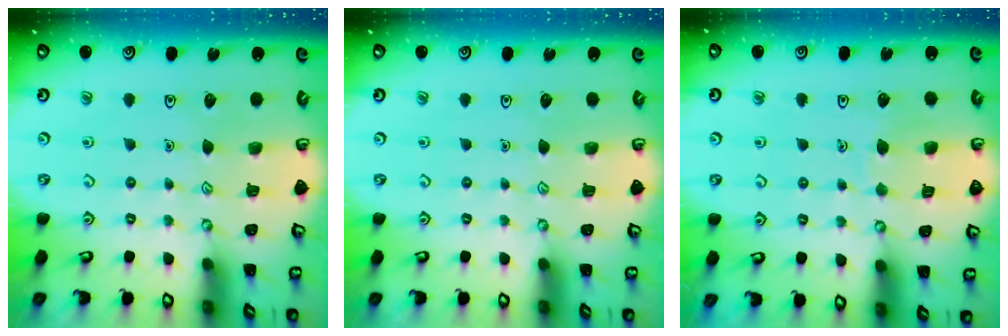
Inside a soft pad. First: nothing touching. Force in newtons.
{"total": 0.0}
{"total": 4.1, "press": 4.1, "slide": 0.3}